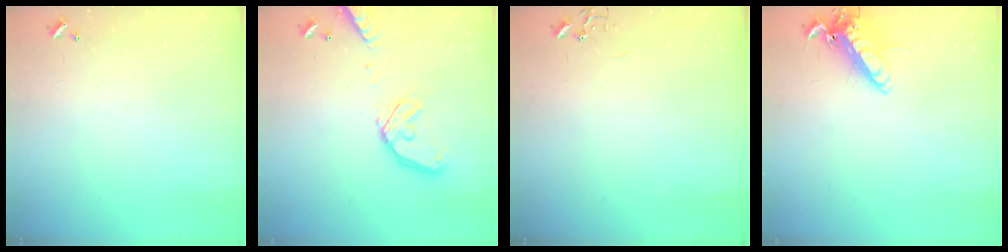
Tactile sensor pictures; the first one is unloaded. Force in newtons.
{"total": 15.4, "press": 15.1, "slide": 2.8}
{"total": 0.0}
{"total": 12.8, "press": 12.7, "slide": 1.9}